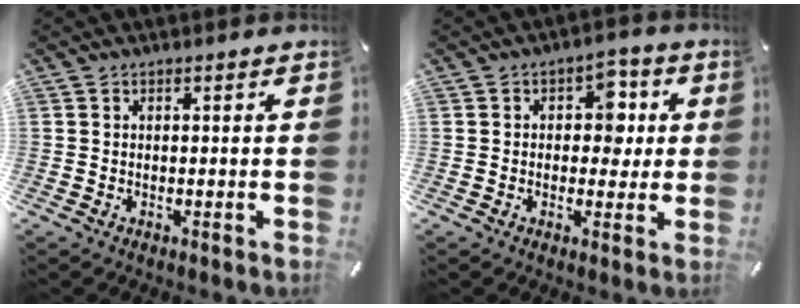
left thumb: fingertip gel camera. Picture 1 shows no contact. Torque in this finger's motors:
{"motor_torque": [0.75, 0.92, 0.41, -0.33, 0.02]}